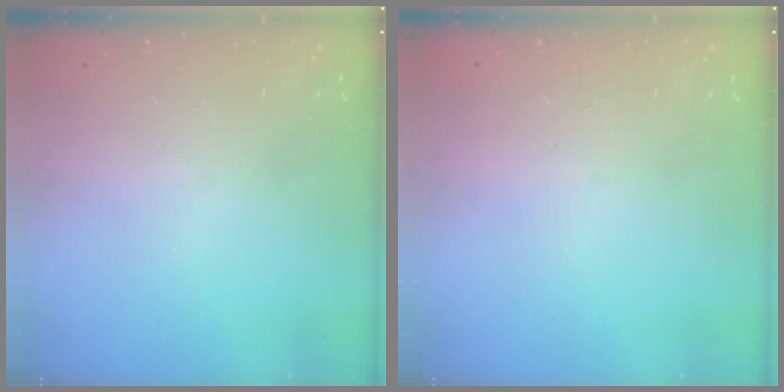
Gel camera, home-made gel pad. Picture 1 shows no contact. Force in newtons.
{"total": 0.0}